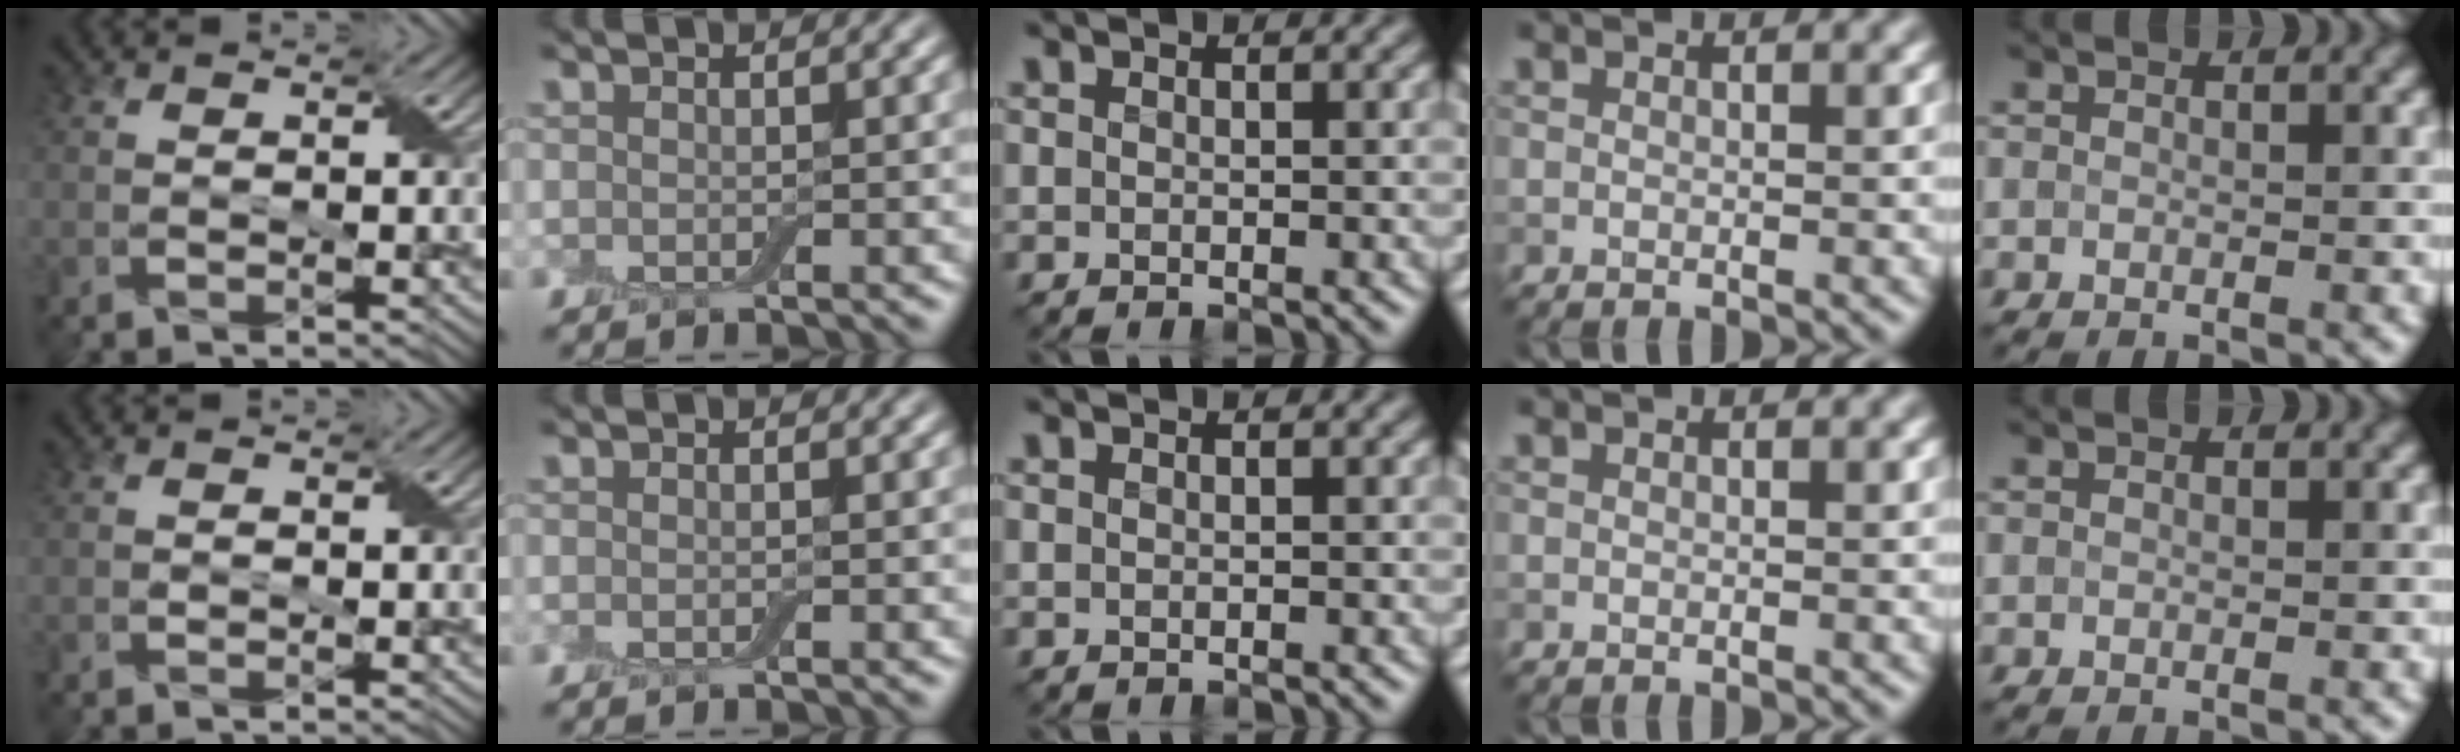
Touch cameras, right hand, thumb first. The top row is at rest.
{"thumb": {"total": 0.5, "force": [-0.1, 0.4, 0.3], "torque": [-0.007, 0.000, -0.002]}}